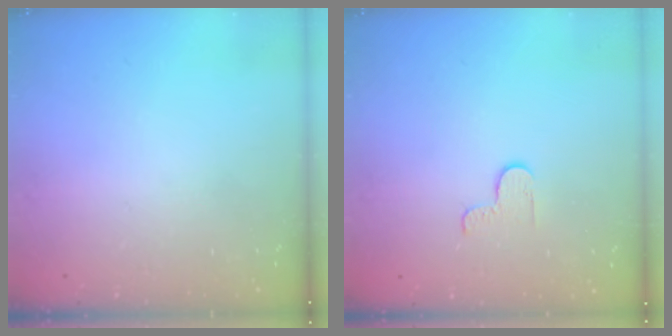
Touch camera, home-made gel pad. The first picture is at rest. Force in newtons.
{"total": 3.0, "press": 3.0, "slide": 0.4}